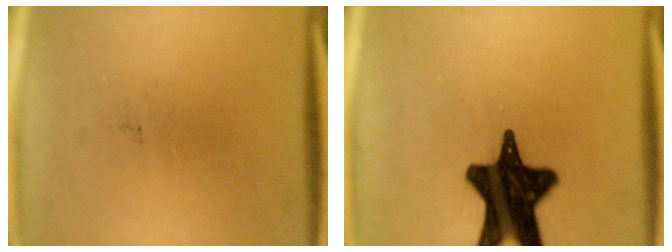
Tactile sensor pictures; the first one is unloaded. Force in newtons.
{"total": 18.9}